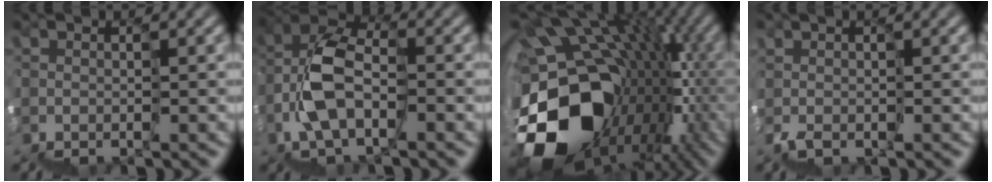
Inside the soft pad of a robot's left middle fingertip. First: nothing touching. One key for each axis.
{"total": 5.1, "fx": 0.6, "fy": 2.7, "fz": 4.3, "tx": -0.098, "ty": 0.033, "tz": 0.006}
{"total": 16.3, "fx": 0.2, "fy": 12.2, "fz": 10.7, "tx": -0.199, "ty": -0.001, "tz": 0.021}
{"total": 0.8, "fx": 0.1, "fy": 0.4, "fz": 0.7, "tx": -0.006, "ty": -0.004, "tz": 0.004}